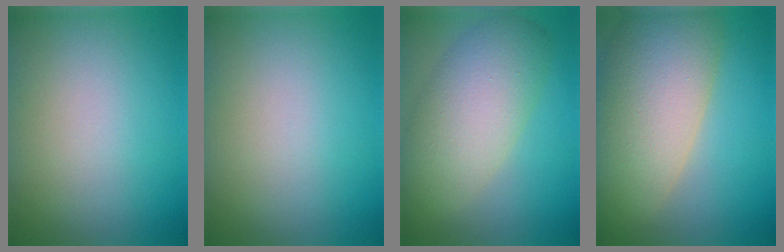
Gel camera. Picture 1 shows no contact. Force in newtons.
{"total": 0.0}
{"total": 7.3, "press": 7.3, "slide": 0.5}
{"total": 11.3, "press": 11.3, "slide": 1.2}